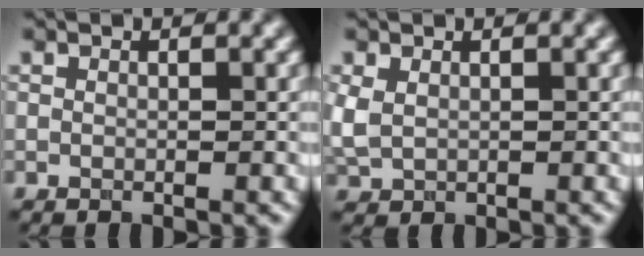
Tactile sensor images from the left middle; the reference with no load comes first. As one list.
[{"total": 1.9, "force": [0.3, 1.4, 1.3], "torque": [-0.040, 0.000, 0.010]}]